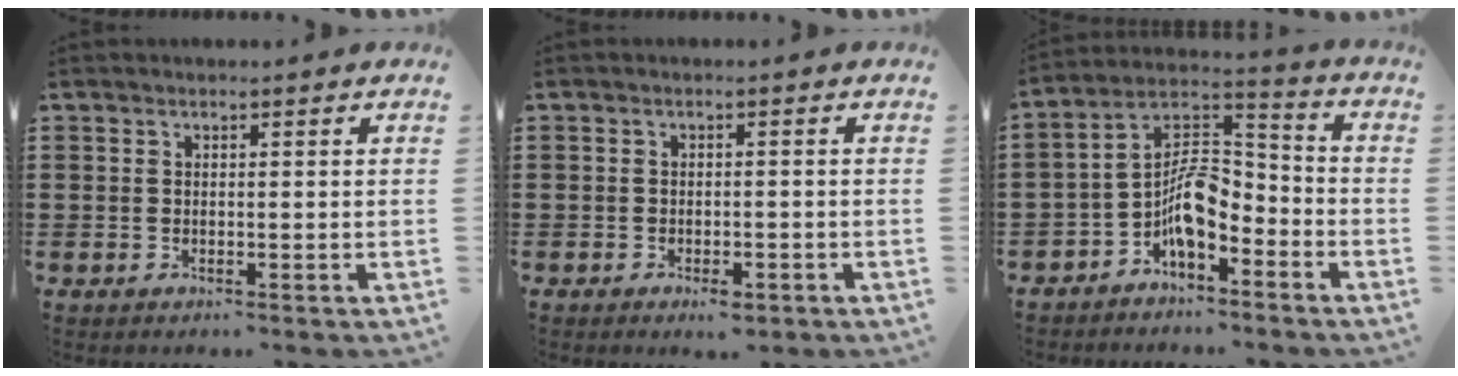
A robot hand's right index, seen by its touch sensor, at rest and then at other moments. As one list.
[{"total": 1.8, "force": [-1.4, 0.7, 0.9], "torque": [-0.021, 0.001, -0.028]}, {"total": 8.2, "force": [-4.2, 3.8, 5.9], "torque": [-0.130, 0.000, -0.084]}]